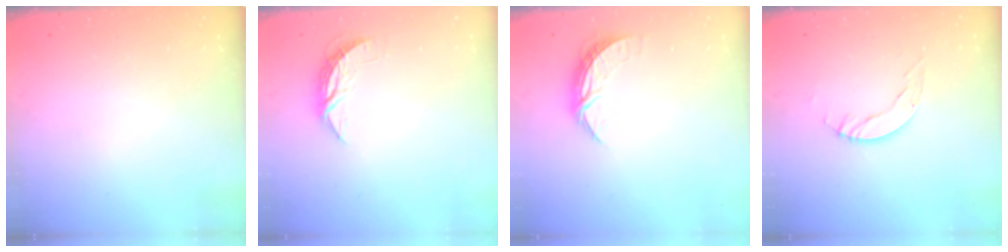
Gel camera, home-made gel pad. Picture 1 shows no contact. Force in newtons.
{"total": 5.2, "press": 5.2, "slide": 0.3}
{"total": 6.8, "press": 6.8, "slide": 0.5}
{"total": 4.9, "press": 4.9, "slide": 0.5}